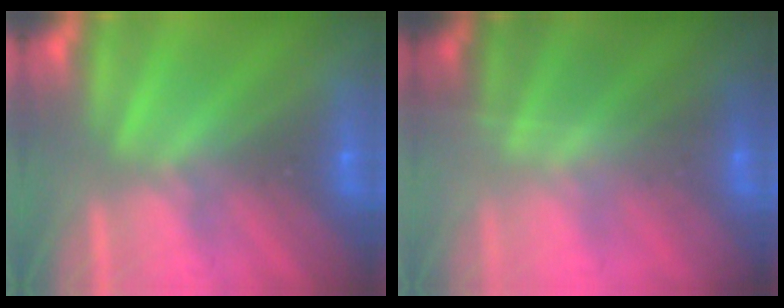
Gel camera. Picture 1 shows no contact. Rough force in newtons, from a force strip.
{"total": 1.8}